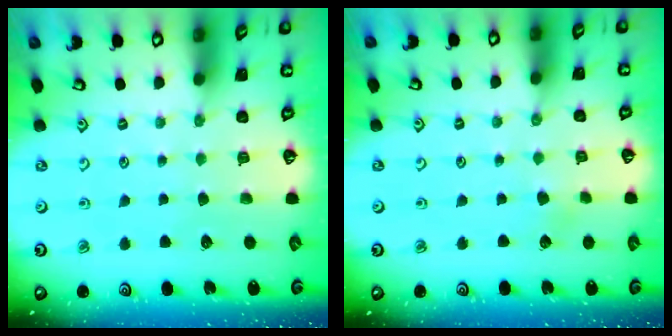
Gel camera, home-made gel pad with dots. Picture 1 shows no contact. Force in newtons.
{"total": 1.4, "press": 1.4, "slide": 0.1}